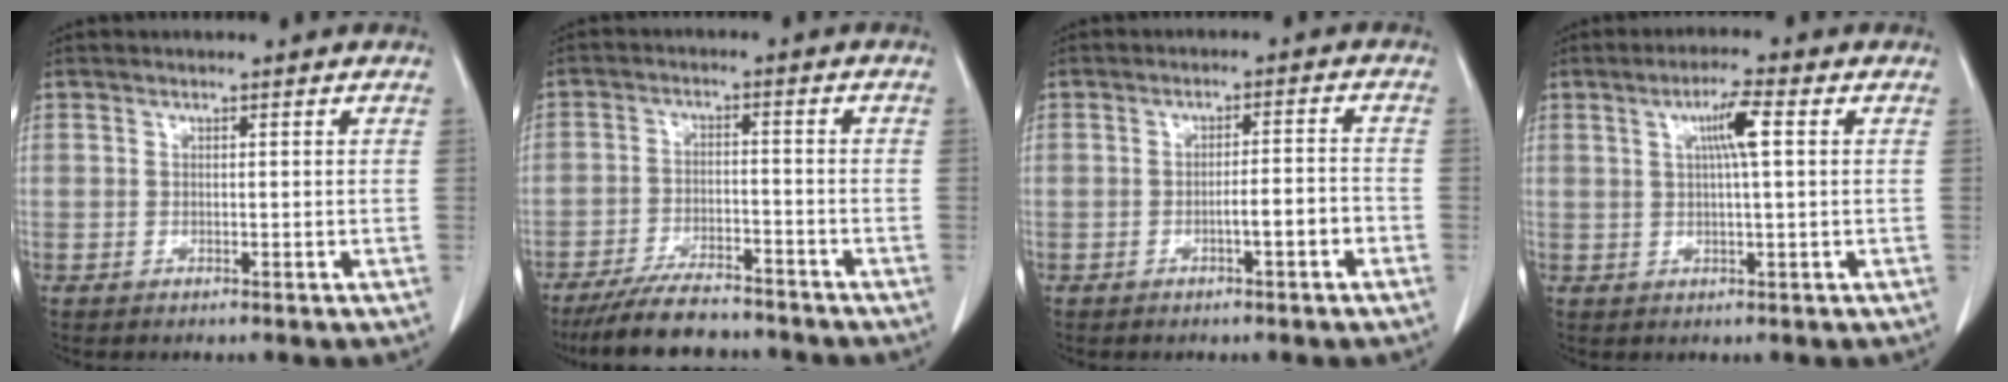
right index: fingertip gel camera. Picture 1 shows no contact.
{"total": 10.5, "force": [-9.2, 2.3, 4.4], "torque": [-0.074, -0.011, -0.149]}
{"total": 3.9, "force": [-1.8, 0.3, 3.5], "torque": [-0.051, 0.007, -0.028]}
{"total": 4.9, "force": [1.4, 0.2, 4.7], "torque": [-0.083, 0.006, 0.023]}